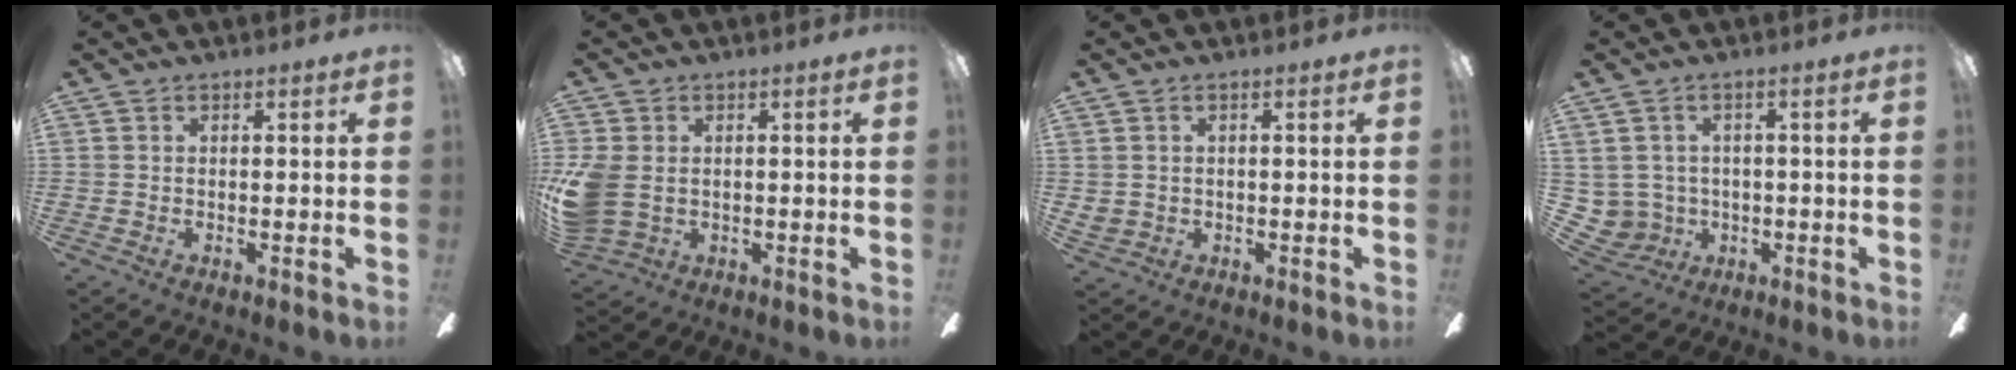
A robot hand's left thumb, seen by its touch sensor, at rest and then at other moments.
{"total": 9.6, "force": [0.1, 7.4, 6.0], "torque": [-0.151, 0.008, 0.007]}
{"total": 1.5, "force": [0.5, 1.4, 0.3], "torque": [-0.007, 0.002, 0.009]}
{"total": 4.6, "force": [0.8, 4.6, 0.0], "torque": [-0.035, -0.008, 0.019]}